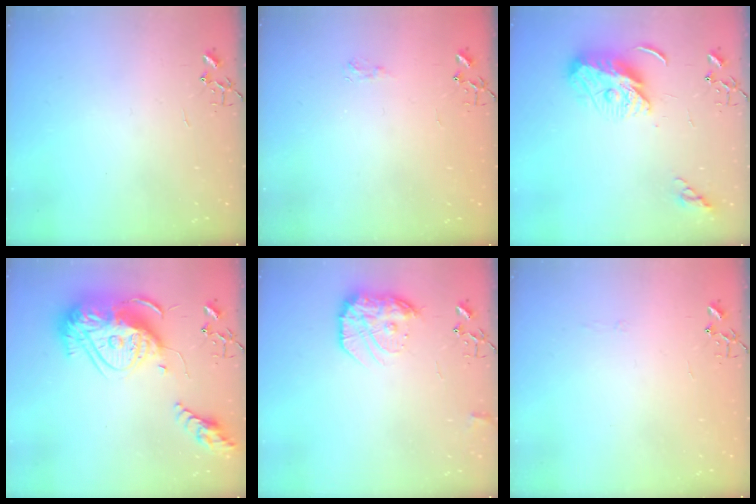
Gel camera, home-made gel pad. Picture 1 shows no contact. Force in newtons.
{"total": 5.1, "press": 5.1, "slide": 0.7}
{"total": 9.7, "press": 9.7, "slide": 0.6}
{"total": 22.8, "press": 22.7, "slide": 2.2}
{"total": 14.4, "press": 14.3, "slide": 0.8}
{"total": 2.8, "press": 2.8, "slide": 0.5}